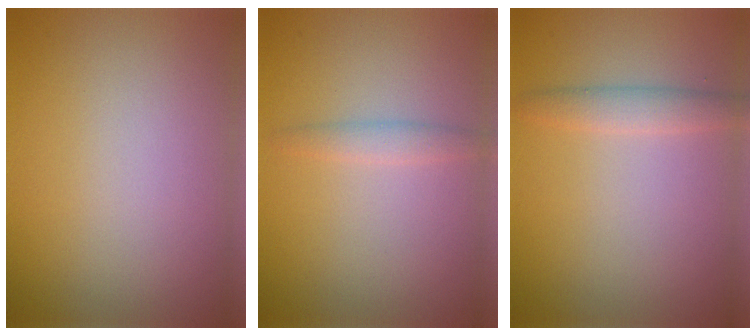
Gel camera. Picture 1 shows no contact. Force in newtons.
{"total": 1.4, "press": 1.4, "slide": 0.0}
{"total": 1.9, "press": 1.9, "slide": 0.0}